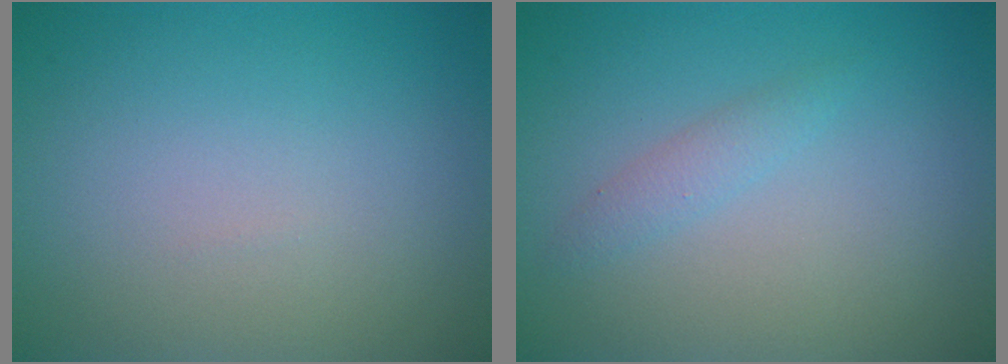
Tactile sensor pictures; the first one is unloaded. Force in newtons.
{"total": 1.3, "press": 1.3, "slide": 0.0}